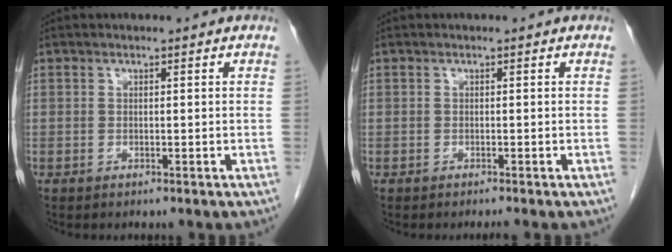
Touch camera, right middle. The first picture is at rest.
{"total": 0.5, "force": [-0.5, -0.3, 0.1], "torque": [-0.003, -0.001, -0.009]}